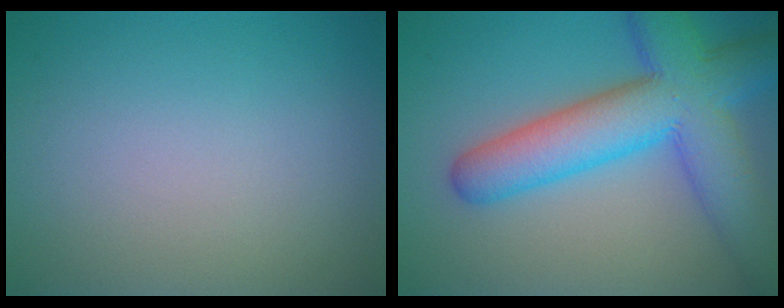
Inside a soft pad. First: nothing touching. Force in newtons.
{"total": 10.1, "press": 10.0, "slide": 0.5}